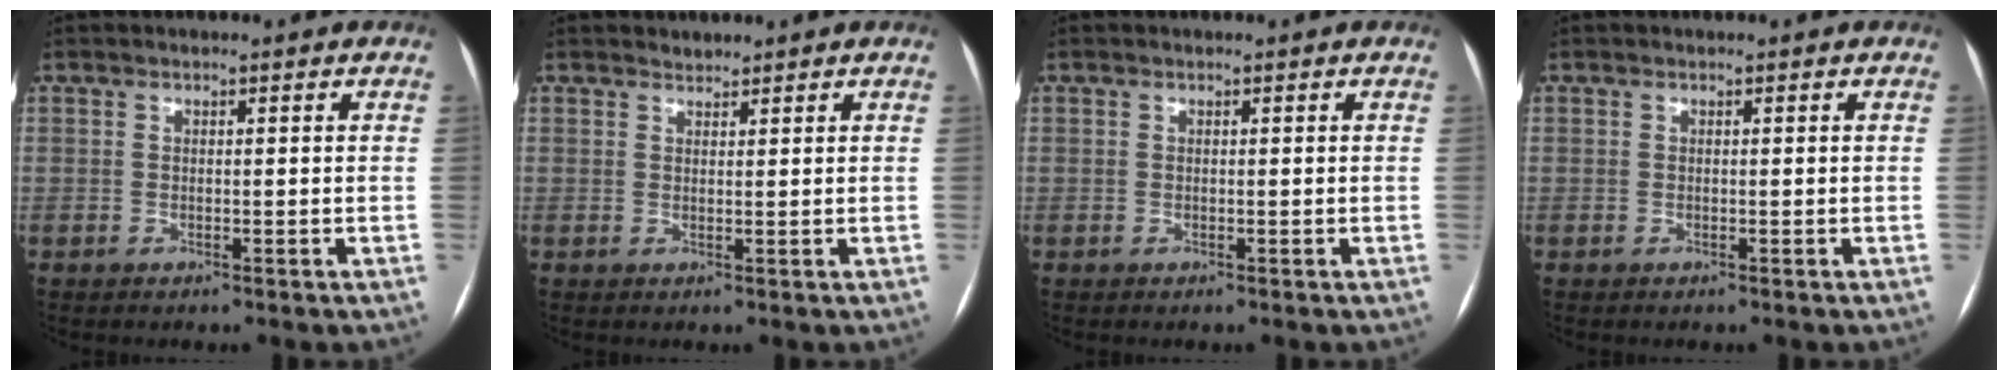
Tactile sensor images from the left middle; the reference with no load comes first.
{"total": 1.0, "force": [1.0, 0.2, -0.1], "torque": [-0.005, 0.003, 0.018]}
{"total": 0.0}
{"total": 0.0}